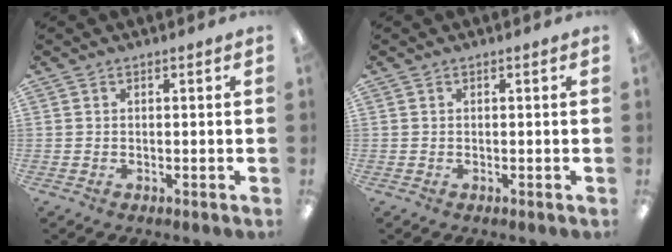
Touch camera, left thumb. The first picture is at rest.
{"total": 0.0}